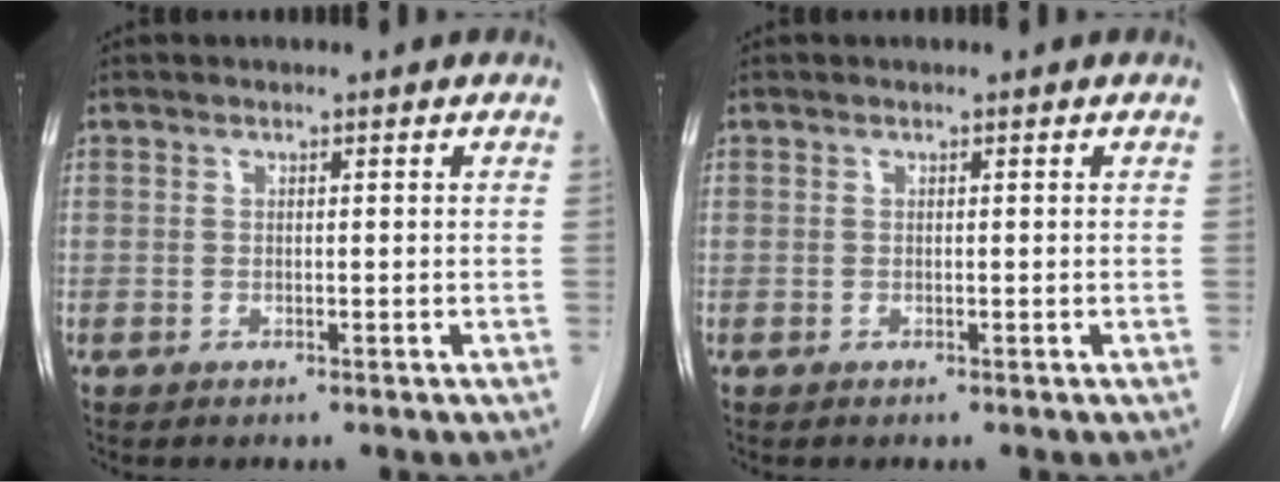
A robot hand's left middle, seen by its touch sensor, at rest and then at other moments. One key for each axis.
{"total": 0.0}